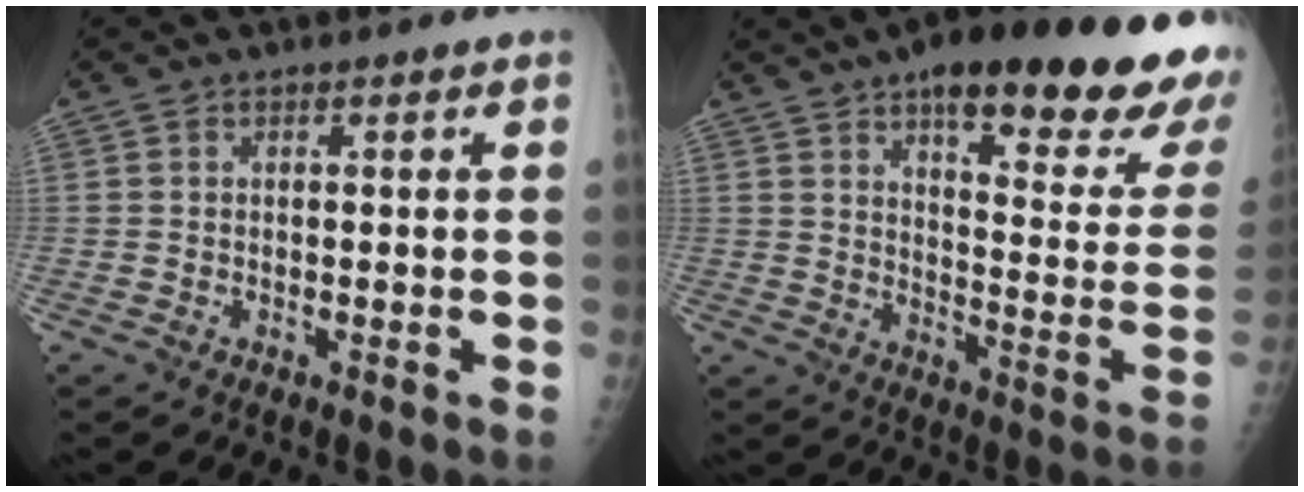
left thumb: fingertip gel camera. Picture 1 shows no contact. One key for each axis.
{"total": 28.3, "fx": 18.5, "fy": 6.8, "fz": 20.3, "tx": -0.227, "ty": -0.069, "tz": 0.247}